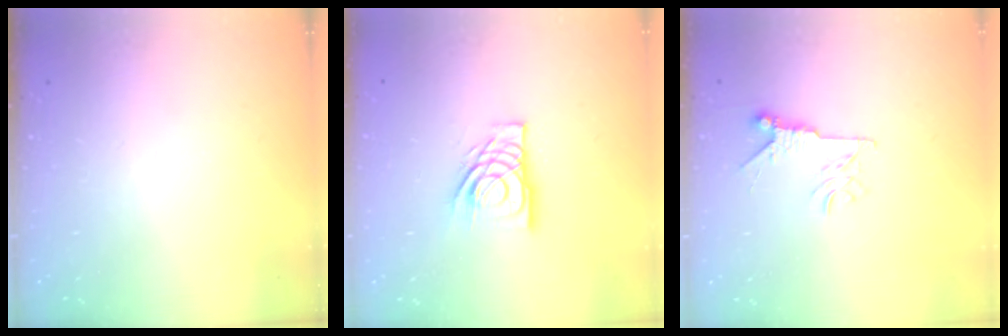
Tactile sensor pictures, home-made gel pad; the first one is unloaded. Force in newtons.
{"total": 12.6, "press": 12.6, "slide": 1.6}
{"total": 6.3, "press": 6.2, "slide": 0.9}